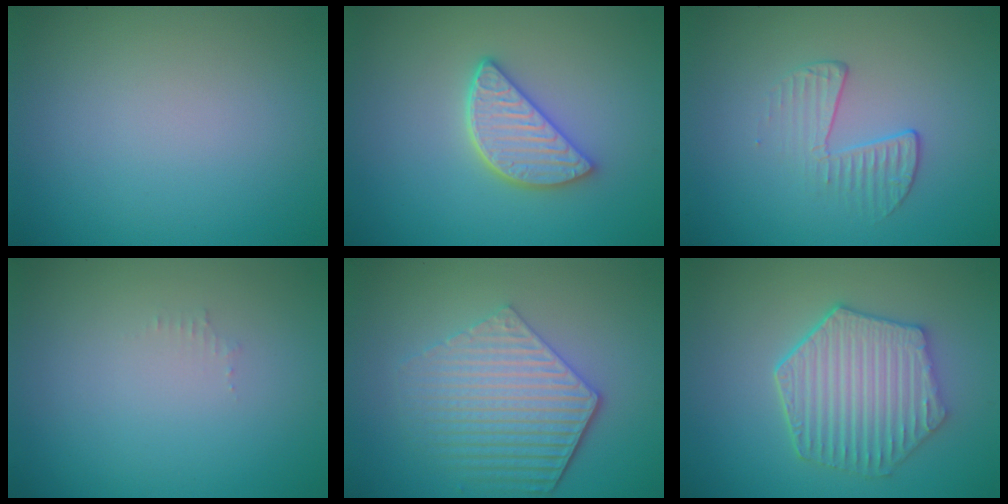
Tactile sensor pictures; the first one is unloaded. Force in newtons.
{"total": 4.2, "press": 3.4, "slide": 2.4}
{"total": 2.1, "press": 1.0, "slide": 1.8}
{"total": 0.6, "press": 0.6, "slide": 0.1}
{"total": 5.9, "press": 4.3, "slide": 4.0}
{"total": 6.3, "press": 5.1, "slide": 3.8}